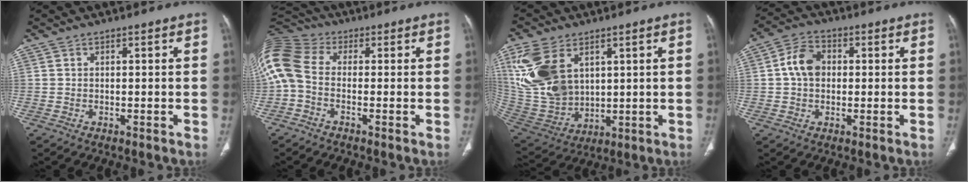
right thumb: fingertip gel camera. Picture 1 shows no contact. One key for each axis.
{"total": 13.8, "fx": -0.7, "fy": 9.9, "fz": 9.5, "tx": -0.235, "ty": 0.032, "tz": -0.023}
{"total": 18.0, "fx": 6.7, "fy": 11.7, "fz": 12.0, "tx": -0.249, "ty": -0.023, "tz": 0.154}
{"total": 6.8, "fx": 0.6, "fy": 5.1, "fz": 4.5, "tx": -0.074, "ty": 0.015, "tz": 0.004}